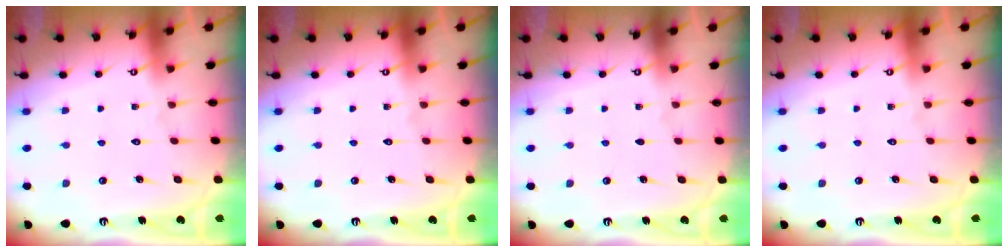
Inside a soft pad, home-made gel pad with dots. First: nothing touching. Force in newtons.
{"total": 0.0}
{"total": 0.0}
{"total": 0.0}